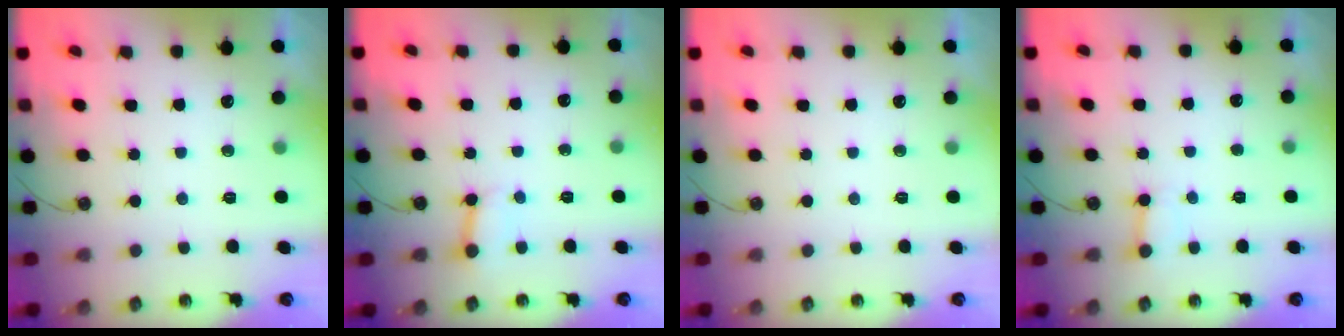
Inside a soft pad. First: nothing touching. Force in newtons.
{"total": 2.9, "press": 2.9, "slide": 0.2}
{"total": 0.0}
{"total": 2.6, "press": 2.6, "slide": 0.2}